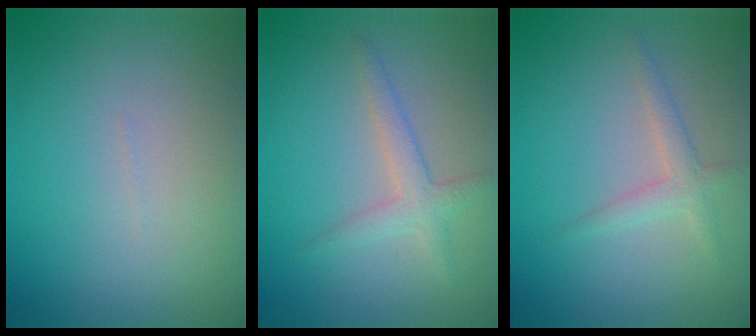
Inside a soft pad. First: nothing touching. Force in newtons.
{"total": 2.3, "press": 2.3, "slide": 0.1}
{"total": 1.8, "press": 1.8, "slide": 0.0}